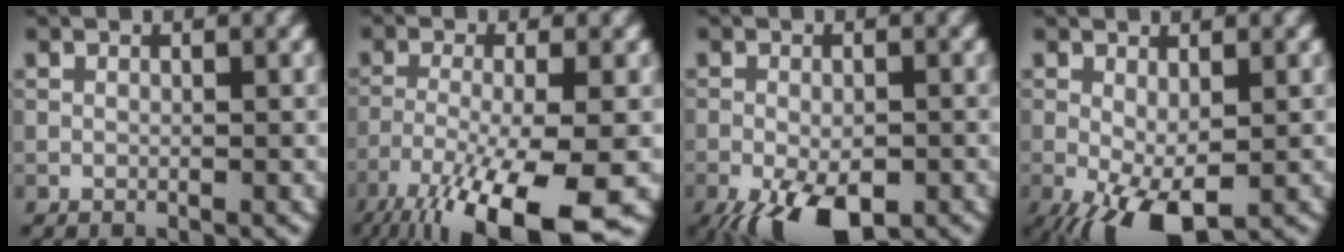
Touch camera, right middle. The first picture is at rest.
{"total": 12.0, "force": [-7.5, 2.6, 9.0], "torque": [-0.169, -0.017, -0.130]}
{"total": 7.9, "force": [-4.5, 3.3, 5.7], "torque": [-0.103, -0.016, -0.072]}
{"total": 5.9, "force": [-2.3, 2.4, 4.9], "torque": [-0.104, -0.011, -0.038]}